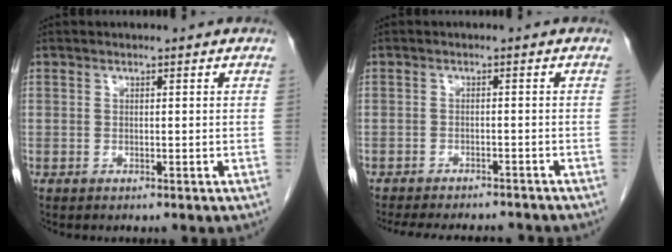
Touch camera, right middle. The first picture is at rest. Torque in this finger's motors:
{"motor_torque": [0.08, -0.08, 0.02, 0.05]}